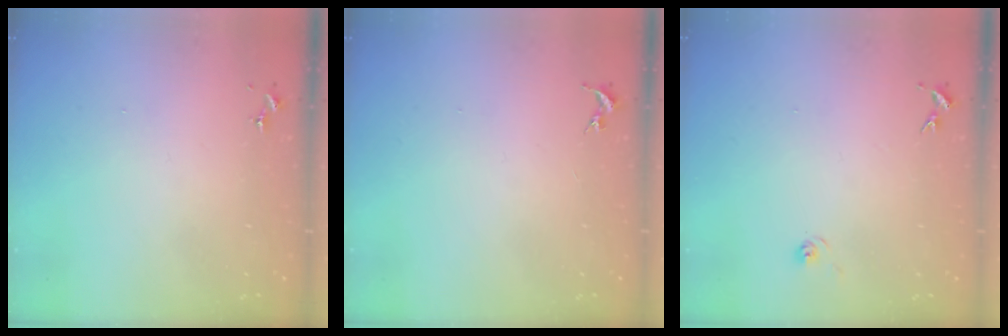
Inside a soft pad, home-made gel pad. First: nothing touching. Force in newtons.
{"total": 0.0}
{"total": 5.8, "press": 5.8, "slide": 0.5}